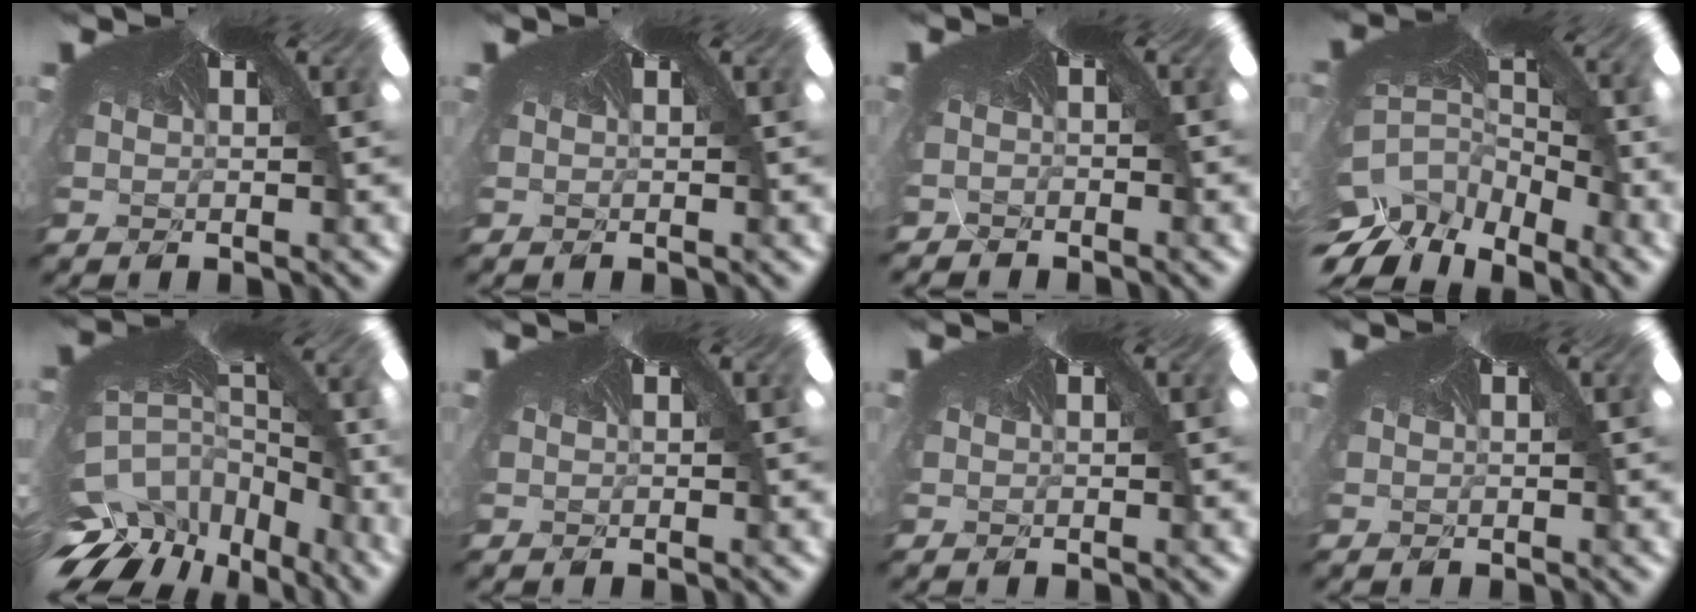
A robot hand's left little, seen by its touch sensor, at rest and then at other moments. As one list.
[{"total": 0.0}, {"total": 1.7, "force": [-1.6, 0.5, -0.3], "torque": [-0.001, -0.024, -0.015]}, {"total": 9.9, "force": [-9.6, 0.4, 2.4], "torque": [-0.050, -0.088, -0.109]}, {"total": 11.3, "force": [-11.1, 1.9, 0.8], "torque": [-0.038, -0.095, -0.147]}, {"total": 0.0}, {"total": 0.0}, {"total": 0.0}]